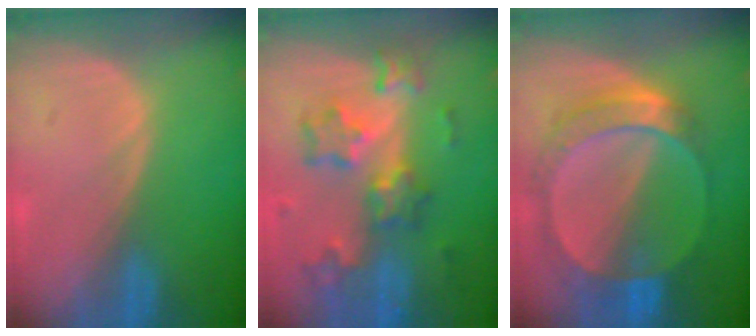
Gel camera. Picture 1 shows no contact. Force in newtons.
{"total": 8.6, "press": 7.6, "slide": 4.0}
{"total": 8.5, "press": 7.7, "slide": 3.5}